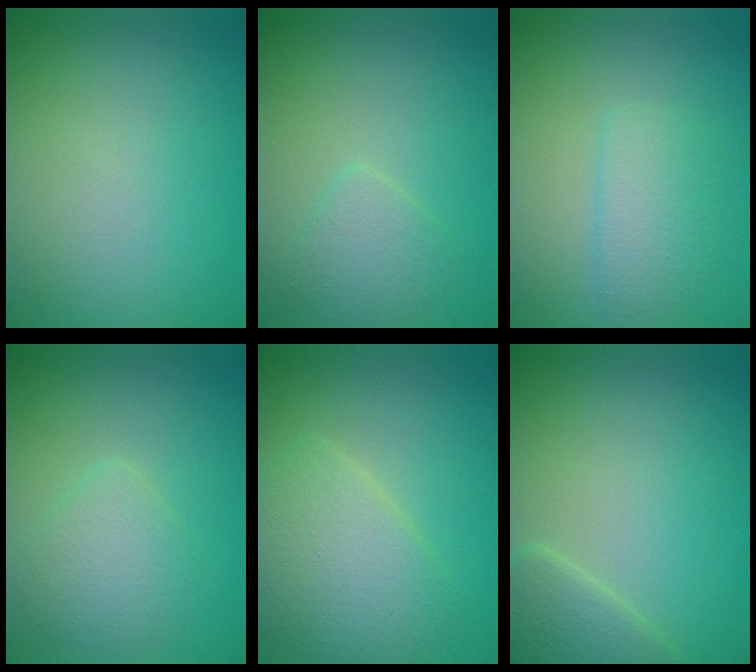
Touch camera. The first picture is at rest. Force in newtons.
{"total": 2.1, "press": 2.1, "slide": 0.1}
{"total": 2.6, "press": 2.6, "slide": 0.0}
{"total": 2.6, "press": 2.5, "slide": 0.1}
{"total": 4.6, "press": 4.6, "slide": 0.3}
{"total": 2.7, "press": 2.6, "slide": 0.2}